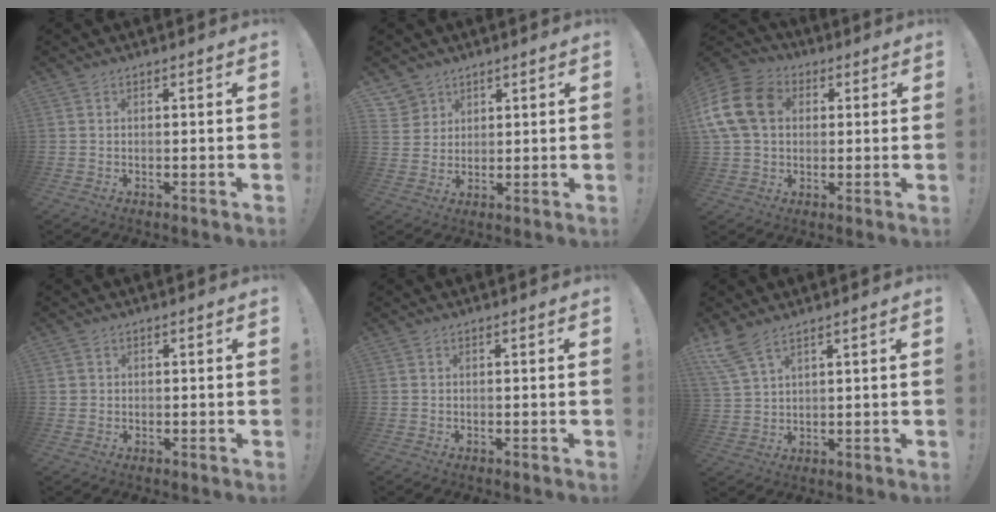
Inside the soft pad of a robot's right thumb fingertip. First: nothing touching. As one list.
[{"total": 5.0, "force": [3.5, 3.6, 0.0], "torque": [-0.001, -0.028, 0.067]}, {"total": 17.1, "force": [3.0, 13.4, 10.2], "torque": [-0.199, 0.008, 0.061]}, {"total": 1.4, "force": [0.4, 1.3, 0.3], "torque": [0.000, 0.000, 0.007]}, {"total": 0.0}, {"total": 7.3, "force": [5.6, 2.0, 4.2], "torque": [-0.097, -0.020, 0.111]}]